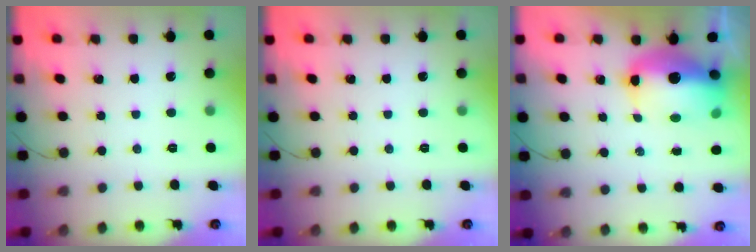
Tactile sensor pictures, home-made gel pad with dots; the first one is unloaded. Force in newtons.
{"total": 0.0}
{"total": 14.6, "press": 13.5, "slide": 5.6}